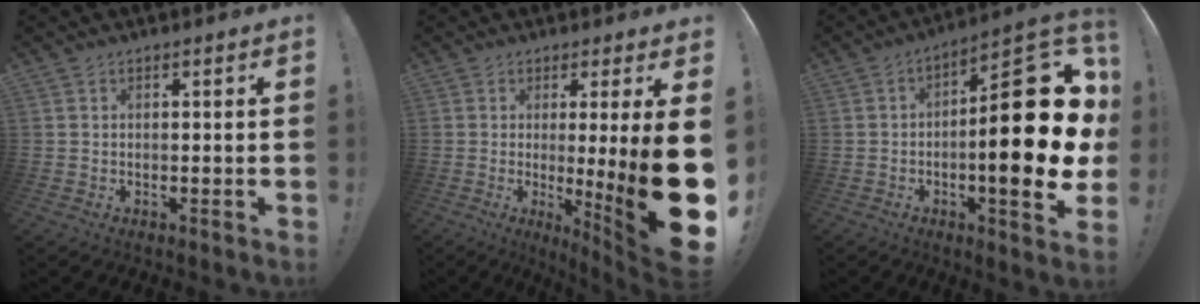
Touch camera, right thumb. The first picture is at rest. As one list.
[{"total": 16.7, "force": [-1.0, -0.6, 16.6], "torque": [-0.242, -0.036, -0.012]}, {"total": 24.0, "force": [-1.3, 7.7, 22.7], "torque": [-0.309, 0.016, -0.021]}]